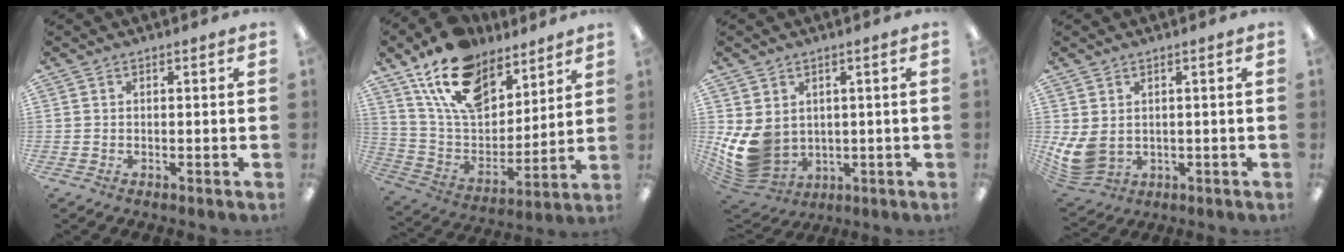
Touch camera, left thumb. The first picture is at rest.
{"total": 18.0, "force": [12.4, 9.8, 8.6], "torque": [-0.166, -0.063, 0.227]}
{"total": 10.6, "force": [0.6, 8.8, 6.0], "torque": [-0.149, -0.014, 0.021]}
{"total": 6.8, "force": [1.4, 5.0, 4.4], "torque": [-0.105, -0.015, 0.028]}